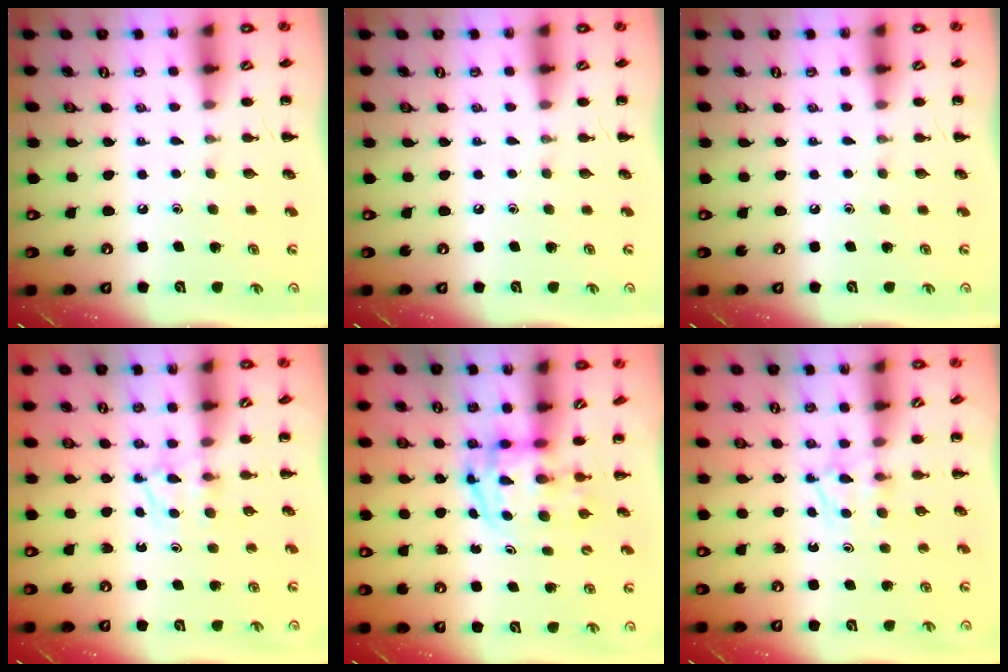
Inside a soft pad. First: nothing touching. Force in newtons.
{"total": 0.0}
{"total": 0.0}
{"total": 3.3, "press": 3.1, "slide": 1.2}
{"total": 3.7, "press": 3.7, "slide": 0.6}
{"total": 3.3, "press": 3.1, "slide": 1.2}